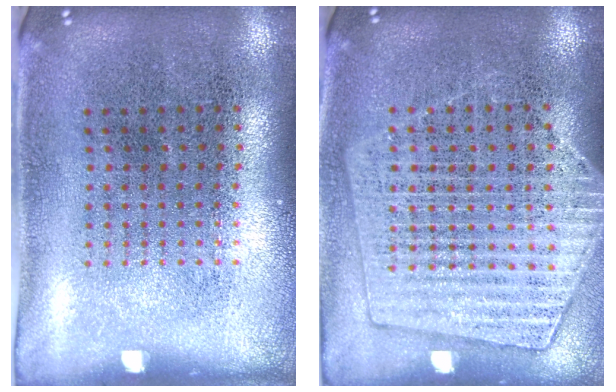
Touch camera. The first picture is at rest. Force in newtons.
{"total": 1.4, "press": 1.3, "slide": 0.5}